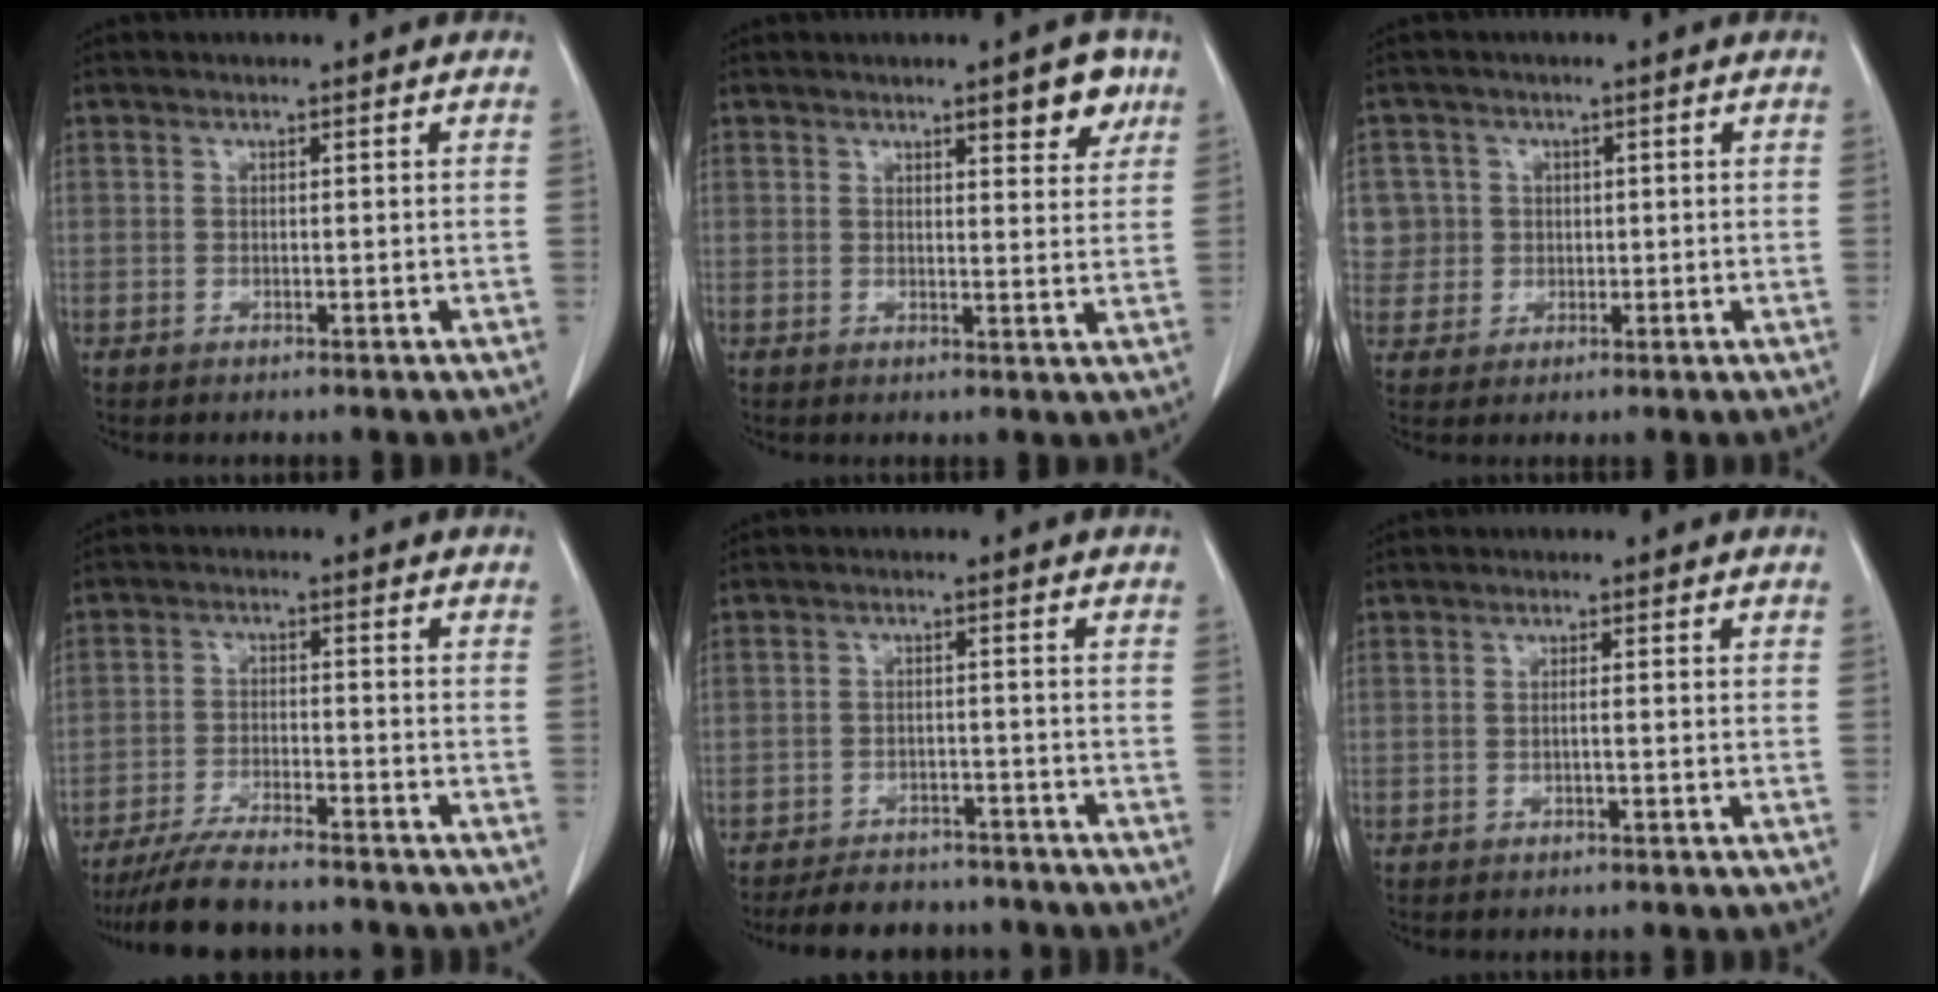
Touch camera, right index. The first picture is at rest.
{"total": 5.1, "force": [3.3, 1.4, 3.8], "torque": [-0.043, -0.003, 0.040]}
{"total": 6.3, "force": [1.0, 6.2, -0.2], "torque": [0.009, 0.026, 0.029]}
{"total": 10.0, "force": [-9.0, 1.4, 4.2], "torque": [-0.070, -0.018, -0.148]}
{"total": 8.7, "force": [-7.9, 3.4, 1.7], "torque": [-0.019, -0.001, -0.104]}
{"total": 0.8, "force": [-0.2, -0.1, 0.7], "torque": [-0.011, 0.002, -0.005]}